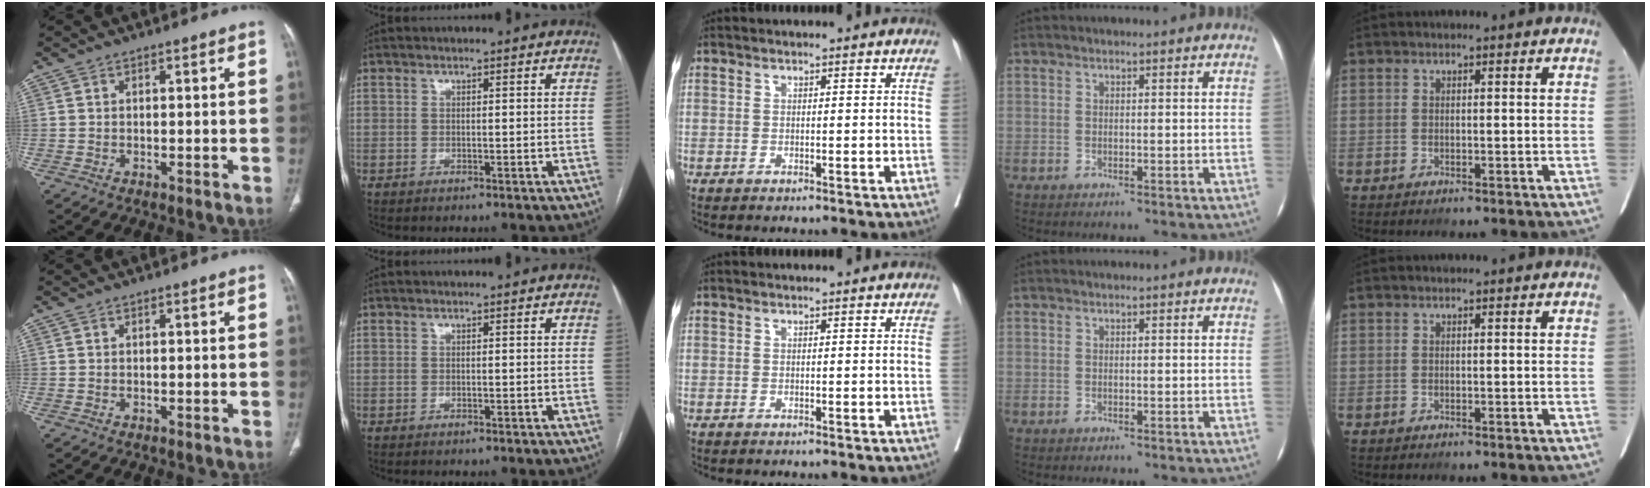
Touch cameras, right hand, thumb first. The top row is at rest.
{}